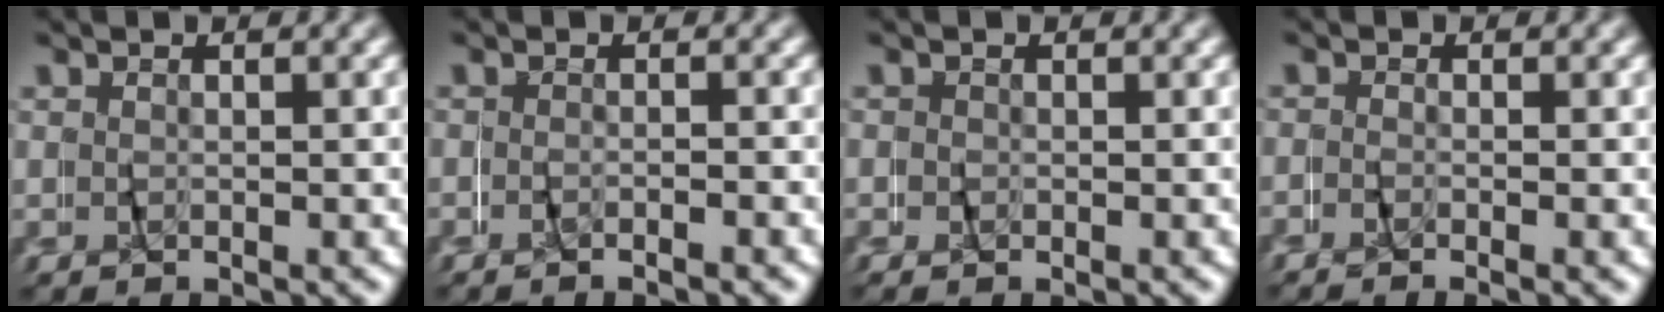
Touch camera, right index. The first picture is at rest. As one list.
[{"total": 1.4, "force": [-1.3, -0.5, -0.2], "torque": [0.002, 0.006, -0.028]}, {"total": 0.7, "force": [0.0, 0.7, 0.2], "torque": [-0.004, 0.002, -0.005]}, {"total": 1.5, "force": [-1.4, -0.6, -0.1], "torque": [-0.002, 0.003, -0.030]}]